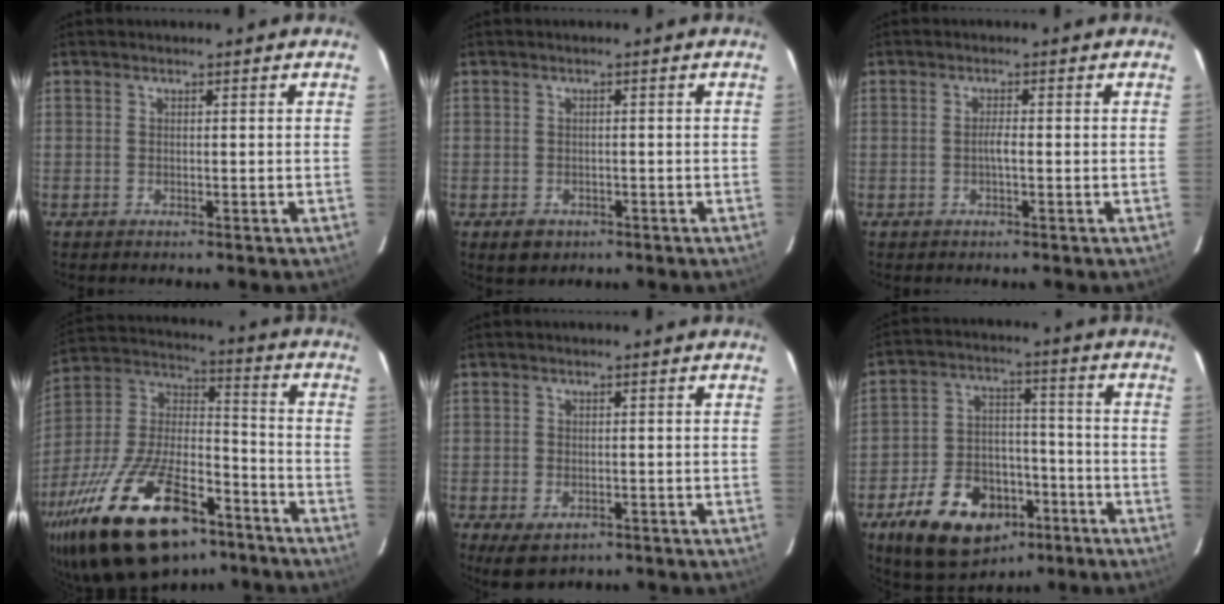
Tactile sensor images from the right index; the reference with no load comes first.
{"total": 3.3, "force": [-1.4, 2.8, 1.0], "torque": [-0.023, -0.001, -0.016]}
{"total": 1.5, "force": [-0.4, 0.2, 1.5], "torque": [-0.028, 0.003, -0.009]}
{"total": 30.3, "force": [-19.2, 13.0, 19.6], "torque": [-0.388, -0.012, -0.306]}
{"total": 4.9, "force": [-2.4, 3.3, 2.7], "torque": [-0.055, -0.012, -0.031]}
{"total": 17.9, "force": [-9.8, 11.6, 9.5], "torque": [-0.203, 0.020, -0.141]}